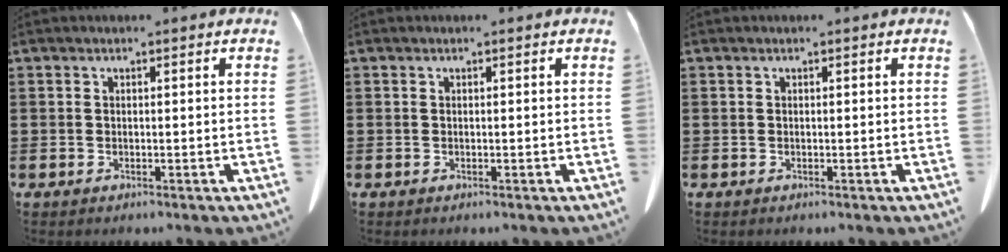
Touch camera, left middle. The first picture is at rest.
{"total": 0.0}
{"total": 0.0}